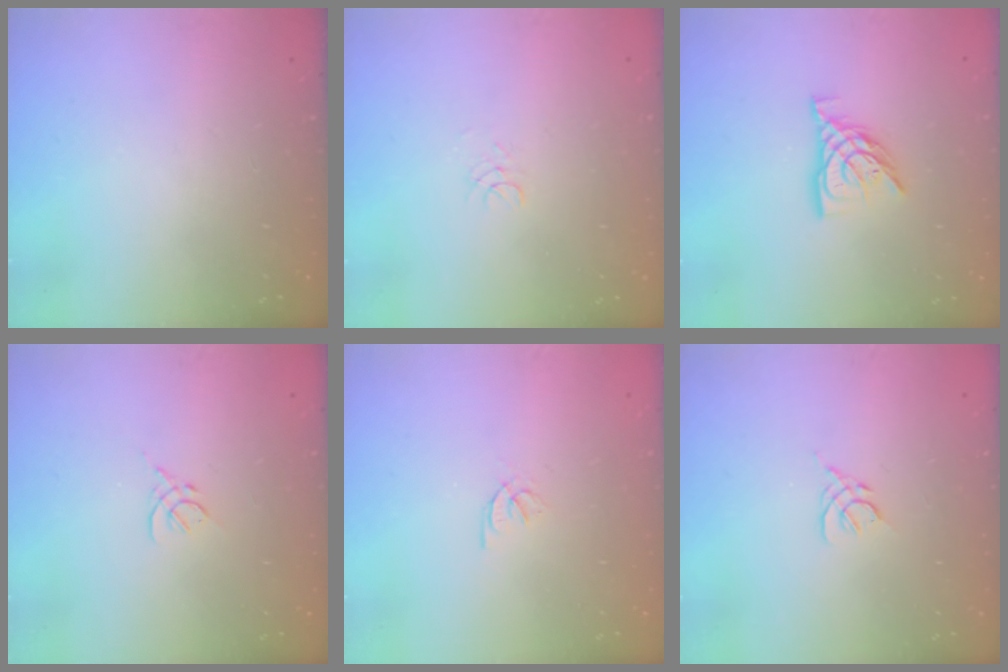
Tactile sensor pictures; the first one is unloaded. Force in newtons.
{"total": 1.7, "press": 1.7, "slide": 0.2}
{"total": 9.2, "press": 9.1, "slide": 0.9}
{"total": 2.7, "press": 2.6, "slide": 0.8}
{"total": 2.2, "press": 2.2, "slide": 0.2}
{"total": 2.2, "press": 2.1, "slide": 0.6}